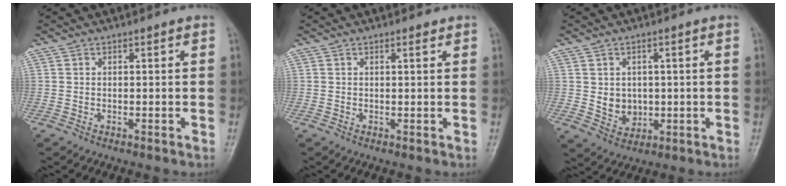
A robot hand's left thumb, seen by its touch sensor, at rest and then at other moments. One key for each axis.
{"total": 1.1, "fx": 0.7, "fy": 0.3, "fz": 0.7, "tx": -0.010, "ty": -0.004, "tz": 0.011}
{"total": 5.3, "fx": 0.2, "fy": 4.5, "fz": 2.8, "tx": -0.022, "ty": -0.006, "tz": 0.017}